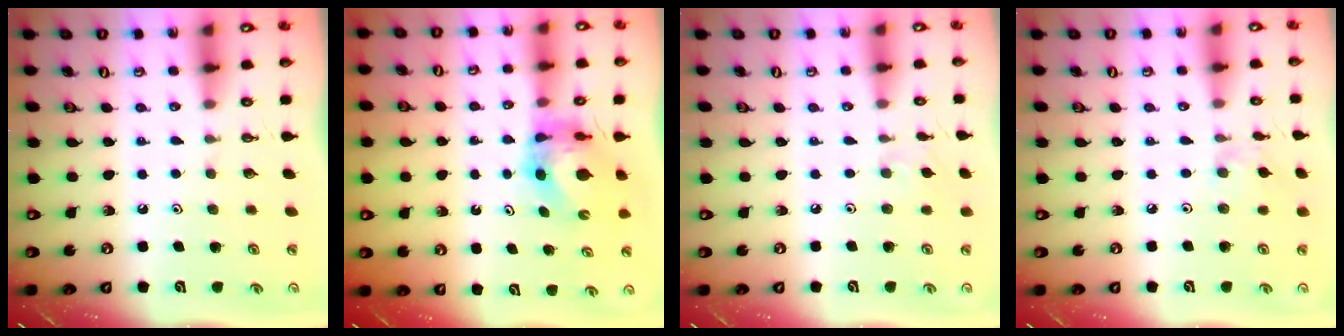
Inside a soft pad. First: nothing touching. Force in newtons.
{"total": 6.4, "press": 6.4, "slide": 0.6}
{"total": 2.2, "press": 2.2, "slide": 0.5}
{"total": 3.7, "press": 3.7, "slide": 0.5}